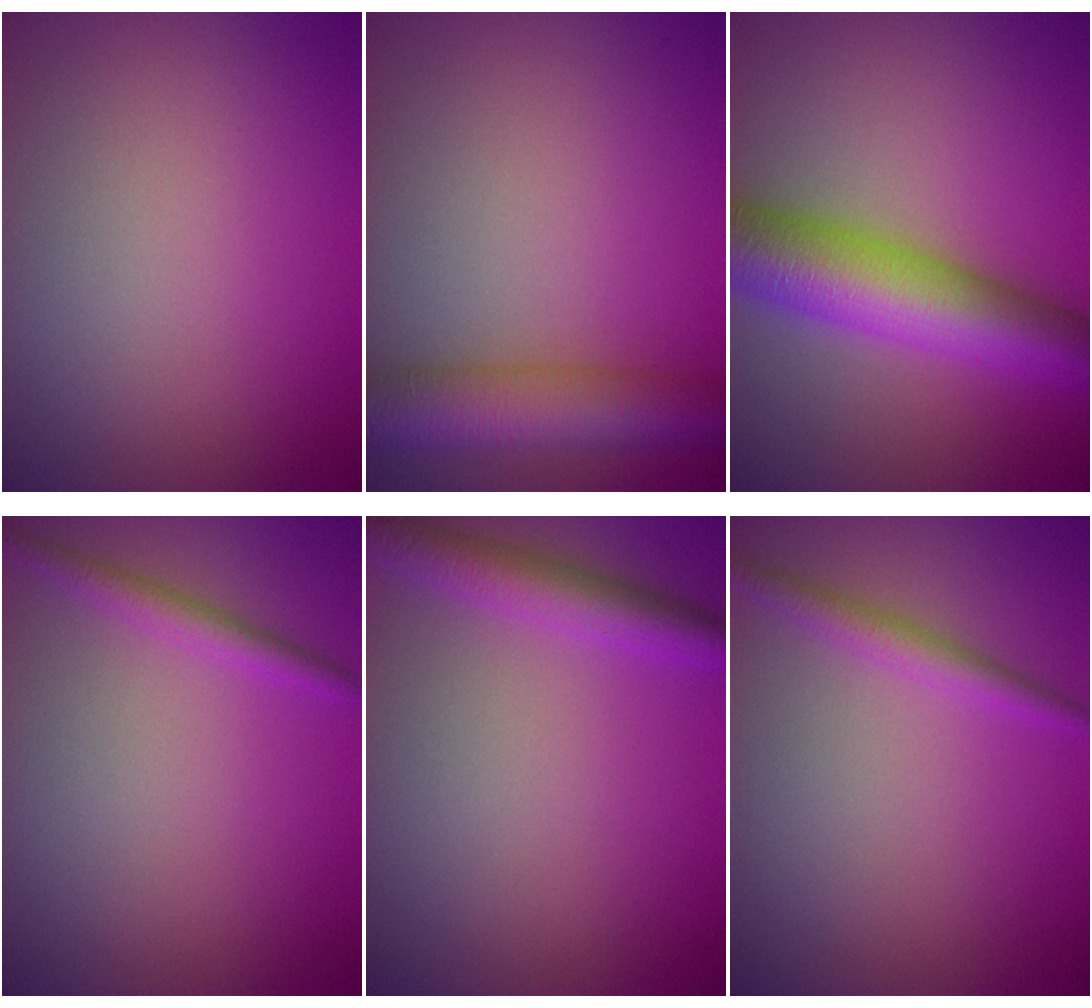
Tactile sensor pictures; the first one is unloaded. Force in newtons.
{"total": 7.1, "press": 7.1, "slide": 0.2}
{"total": 10.0, "press": 10.0, "slide": 0.2}
{"total": 2.0, "press": 2.0, "slide": 0.1}
{"total": 3.9, "press": 3.9, "slide": 0.1}
{"total": 2.1, "press": 2.1, "slide": 0.1}